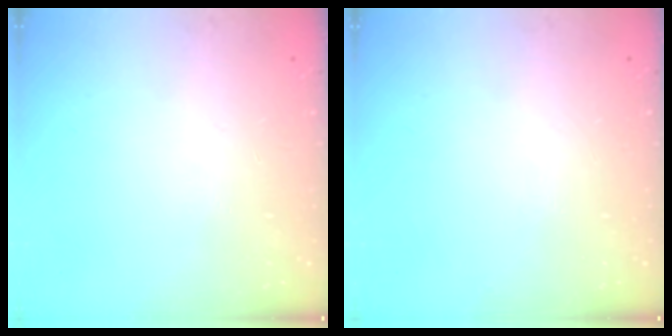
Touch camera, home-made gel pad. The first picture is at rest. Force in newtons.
{"total": 0.0}